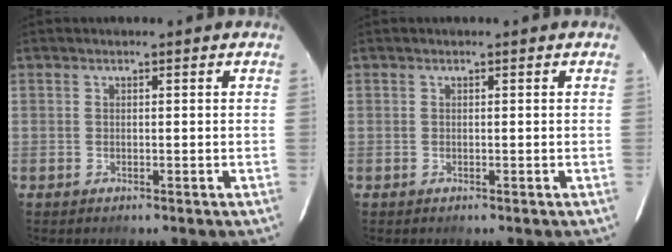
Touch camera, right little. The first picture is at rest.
{"total": 0.0}